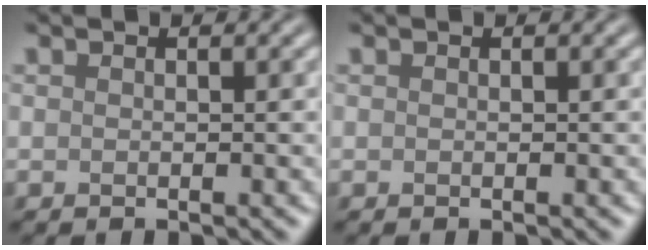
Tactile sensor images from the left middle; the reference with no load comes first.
{"total": 0.0}